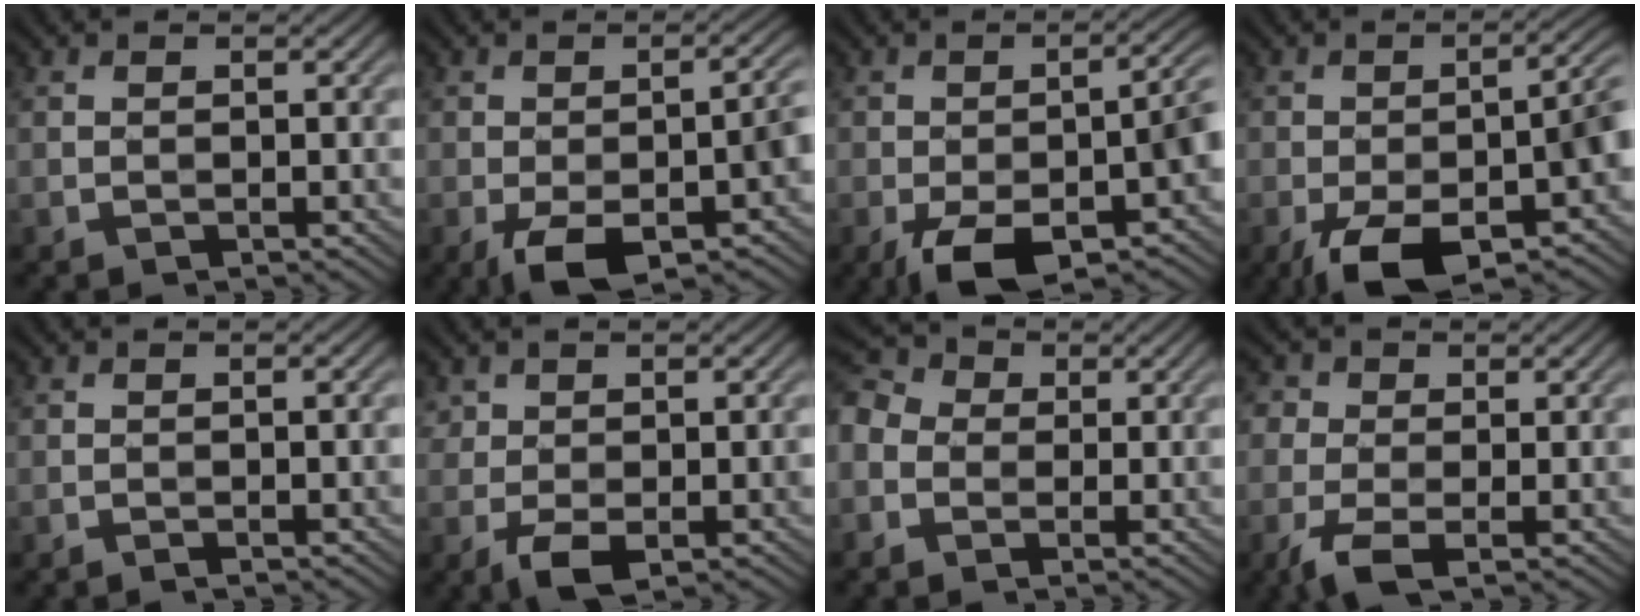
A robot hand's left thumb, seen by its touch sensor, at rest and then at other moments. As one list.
[{"total": 11.1, "force": [-4.8, 4.6, 8.9], "torque": [-0.141, -0.020, -0.071]}, {"total": 13.7, "force": [-6.0, 5.9, 10.8], "torque": [-0.158, -0.027, -0.089]}, {"total": 15.2, "force": [-6.8, 6.5, 11.9], "torque": [-0.176, -0.030, -0.103]}, {"total": 1.4, "force": [-0.5, 0.1, 1.3], "torque": [-0.019, 0.002, -0.011]}, {"total": 4.5, "force": [-1.5, 2.7, 3.3], "torque": [-0.066, -0.008, -0.026]}, {"total": 5.8, "force": [-1.0, 4.9, 2.9], "torque": [-0.101, 0.004, -0.032]}, {"total": 4.7, "force": [-1.8, 2.9, 3.2], "torque": [-0.079, -0.003, -0.049]}]